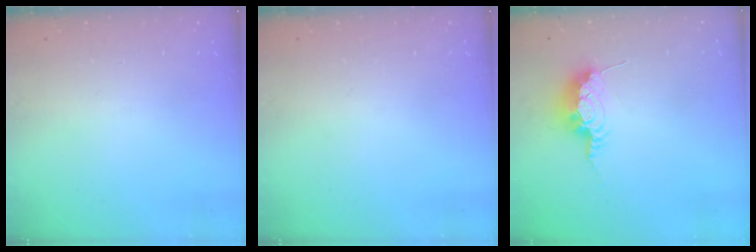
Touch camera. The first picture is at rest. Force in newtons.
{"total": 0.0}
{"total": 8.4, "press": 8.3, "slide": 0.9}